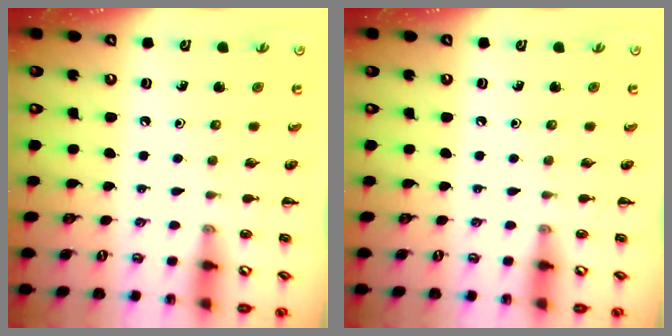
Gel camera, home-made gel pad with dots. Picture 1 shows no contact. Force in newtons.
{"total": 0.0}